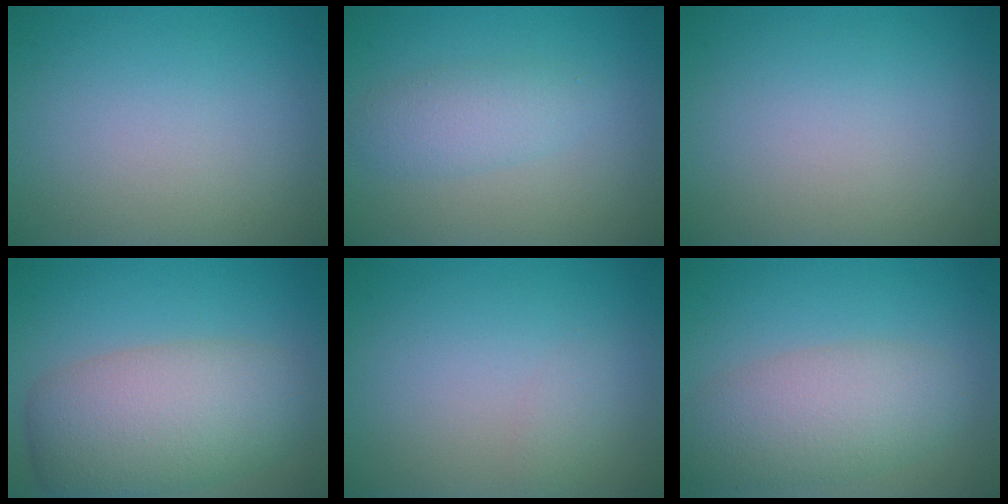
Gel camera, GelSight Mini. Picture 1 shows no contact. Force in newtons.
{"total": 2.6, "press": 2.6, "slide": 0.1}
{"total": 0.0}
{"total": 7.7, "press": 7.7, "slide": 0.4}
{"total": 0.8, "press": 0.8, "slide": 0.0}
{"total": 5.5, "press": 5.5, "slide": 0.3}